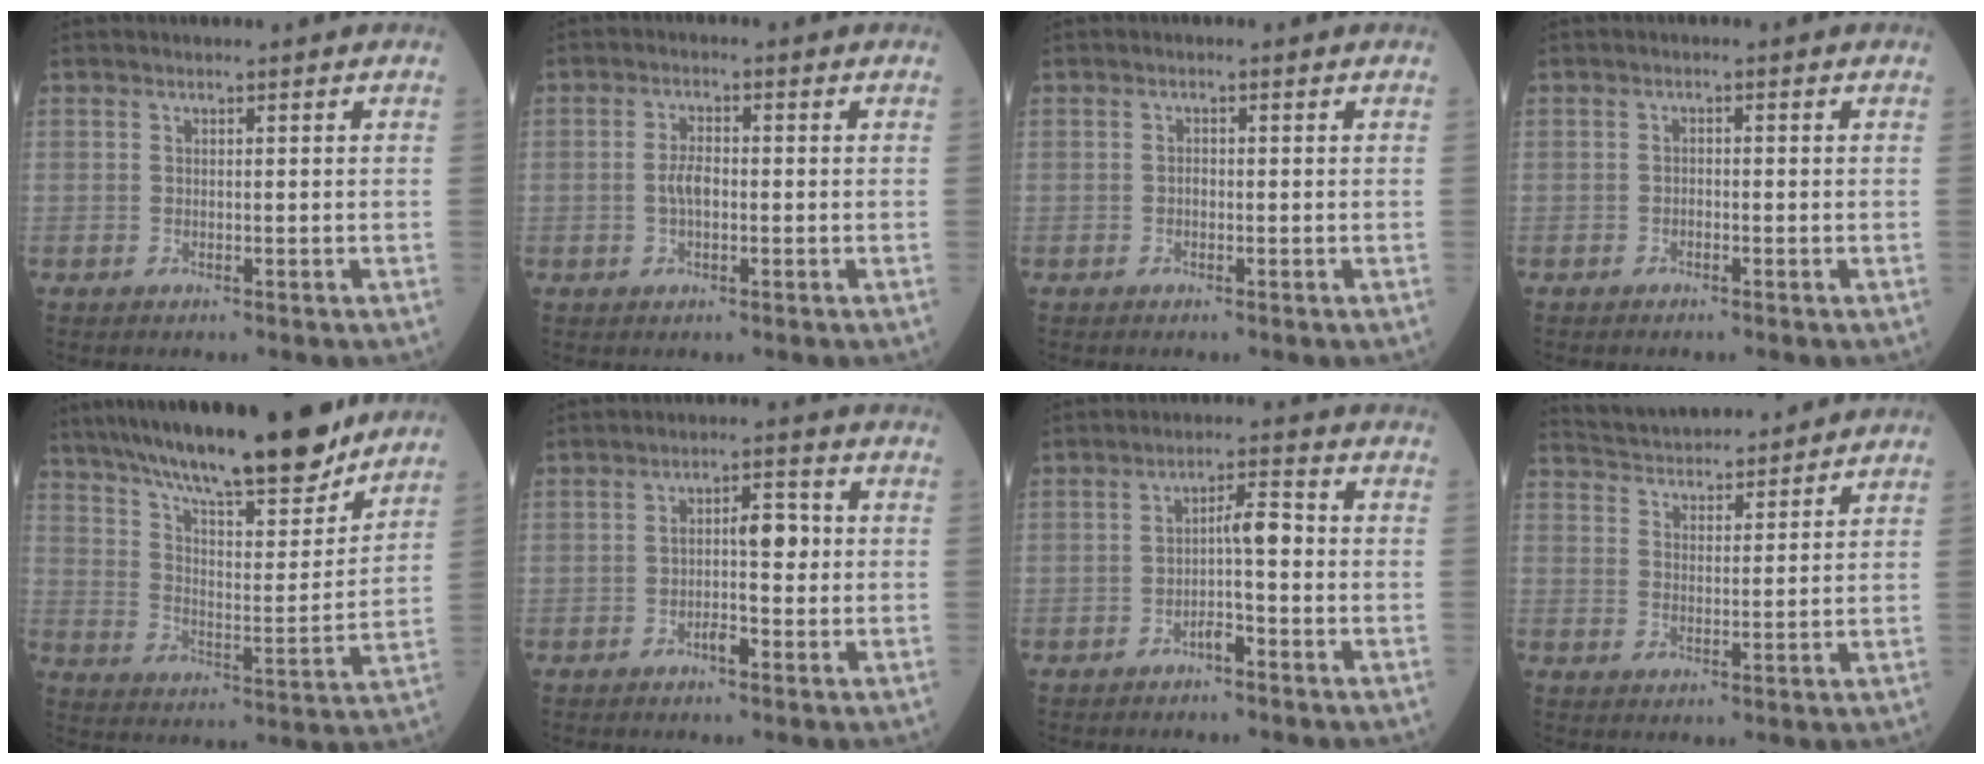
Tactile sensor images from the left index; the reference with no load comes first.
{"total": 3.0, "force": [-0.5, 1.2, 2.7], "torque": [-0.057, 0.004, -0.009]}
{"total": 0.6, "force": [-0.3, 0.3, 0.5], "torque": [-0.008, 0.002, -0.005]}
{"total": 0.6, "force": [-0.5, 0.2, 0.3], "torque": [-0.003, 0.002, -0.010]}
{"total": 22.4, "force": [18.8, 3.5, 11.8], "torque": [-0.201, 0.004, 0.290]}
{"total": 5.3, "force": [-0.6, 1.9, 4.9], "torque": [-0.082, 0.019, -0.009]}
{"total": 4.3, "force": [-1.2, 0.9, 4.1], "torque": [-0.067, 0.019, -0.020]}
{"total": 13.2, "force": [12.5, 2.0, 3.4], "torque": [-0.060, 0.026, 0.191]}